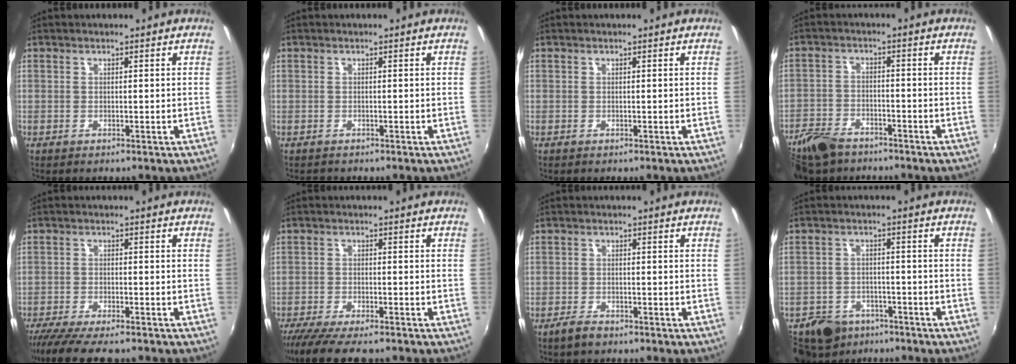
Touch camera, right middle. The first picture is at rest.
{"total": 1.0, "force": [-0.8, 0.6, -0.1], "torque": [-0.001, 0.002, -0.013]}
{"total": 0.0}
{"total": 8.6, "force": [-6.6, 4.3, 3.3], "torque": [-0.095, 0.002, -0.120]}
{"total": 9.8, "force": [-8.2, 1.7, 5.1], "torque": [-0.118, -0.034, -0.140]}
{"total": 10.1, "force": [-8.4, 1.9, 5.3], "torque": [-0.124, -0.035, -0.143]}
{"total": 3.0, "force": [-2.4, 1.0, 1.4], "torque": [-0.041, -0.003, -0.045]}
{"total": 8.1, "force": [-5.4, 5.7, 1.8], "torque": [-0.057, 0.012, -0.077]}